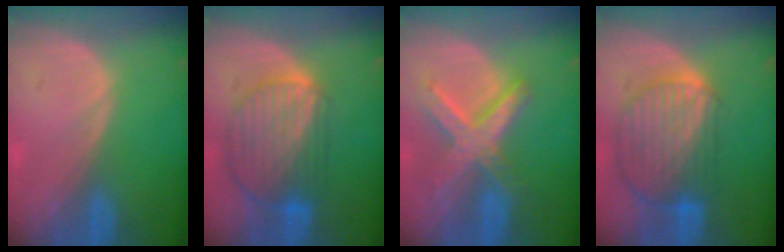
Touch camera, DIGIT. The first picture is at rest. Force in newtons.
{"total": 9.9, "press": 8.4, "slide": 5.2}
{"total": 8.4, "press": 7.2, "slide": 4.4}
{"total": 10.4, "press": 8.9, "slide": 5.4}